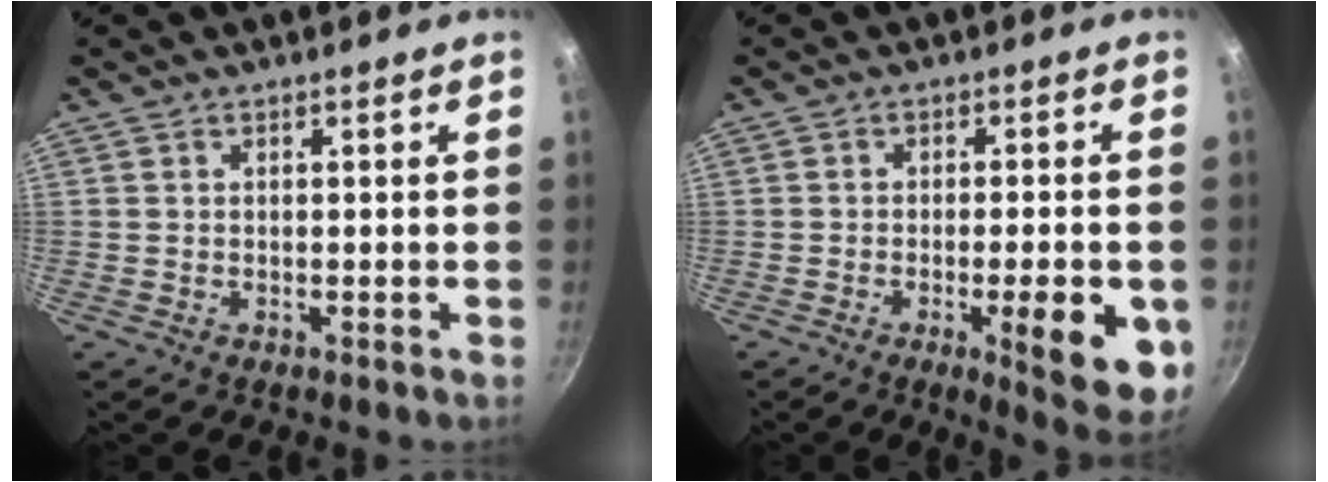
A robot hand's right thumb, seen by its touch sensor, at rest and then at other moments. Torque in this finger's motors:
{"motor_torque": [-0.08, 0.42, 0.02, -0.08, 0.10]}